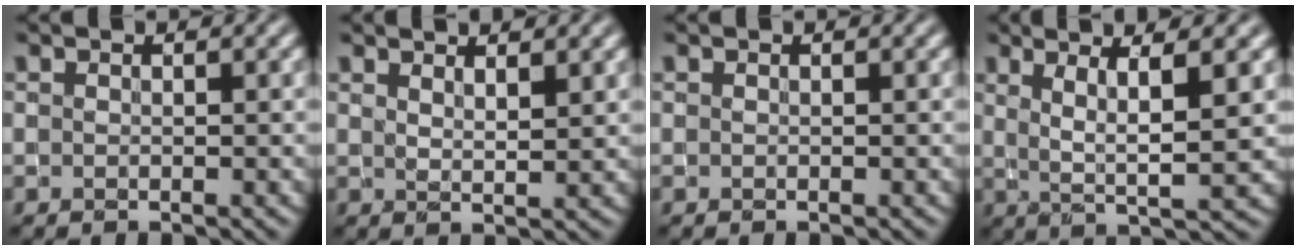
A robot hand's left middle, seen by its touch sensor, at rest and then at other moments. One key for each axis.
{"total": 2.3, "fx": 1.8, "fy": 0.5, "fz": 1.3, "tx": -0.016, "ty": -0.002, "tz": 0.030}
{"total": 0.0}
{"total": 5.4, "fx": 1.7, "fy": 1.1, "fz": 5.0, "tx": -0.088, "ty": -0.003, "tz": 0.033}